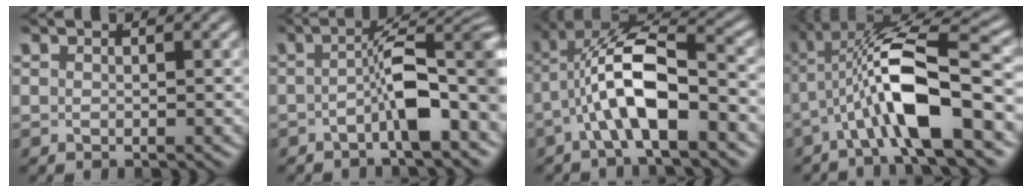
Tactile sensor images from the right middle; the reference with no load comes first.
{"total": 6.5, "force": [-2.0, 1.9, 5.9], "torque": [-0.069, 0.000, -0.031]}
{"total": 6.9, "force": [-0.2, 3.5, 6.0], "torque": [-0.104, -0.010, -0.003]}
{"total": 7.6, "force": [-0.3, 2.8, 7.0], "torque": [-0.130, -0.007, 0.002]}